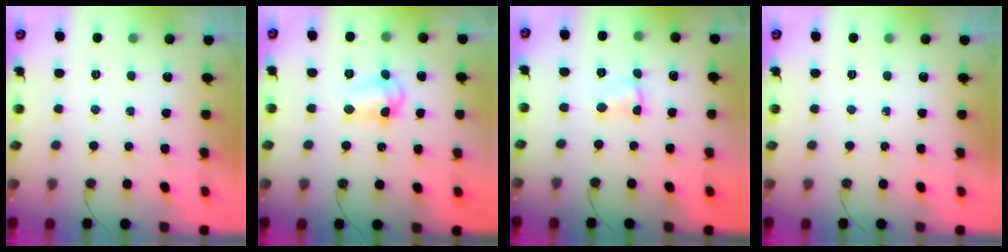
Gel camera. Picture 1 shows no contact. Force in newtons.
{"total": 7.6, "press": 7.3, "slide": 1.9}
{"total": 1.9, "press": 1.9, "slide": 0.3}
{"total": 0.0}